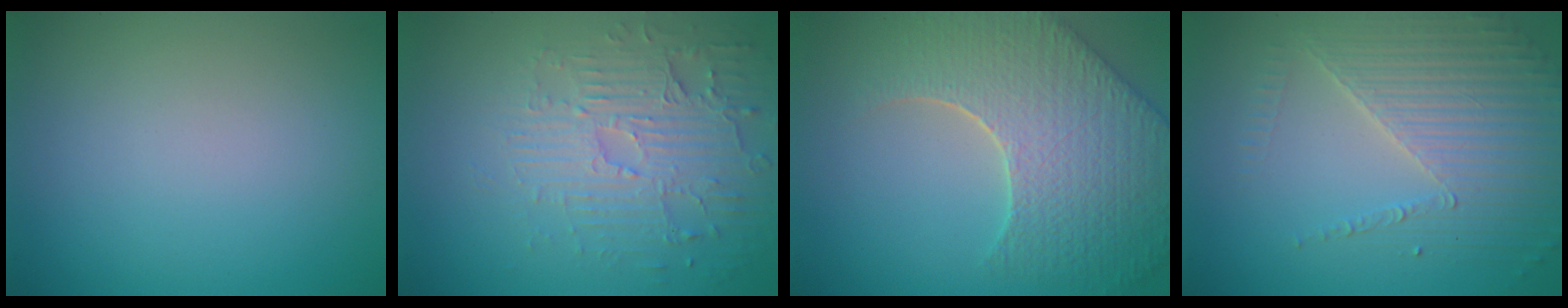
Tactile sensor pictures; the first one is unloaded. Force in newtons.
{"total": 4.1, "press": 3.7, "slide": 1.7}
{"total": 9.1, "press": 6.4, "slide": 6.4}
{"total": 4.7, "press": 4.0, "slide": 2.5}